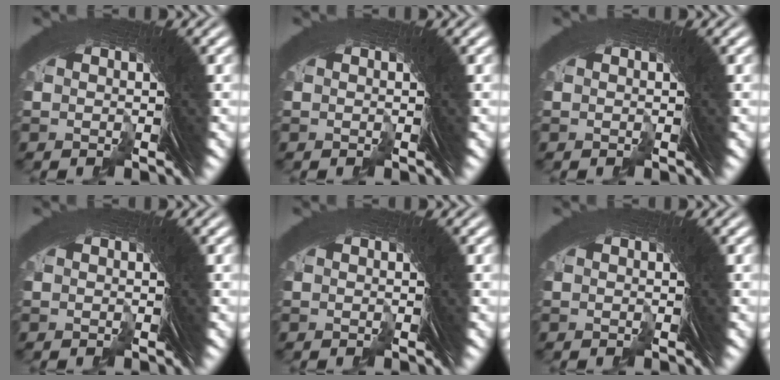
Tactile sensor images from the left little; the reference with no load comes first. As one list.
[{"total": 0.0}, {"total": 0.0}, {"total": 0.0}, {"total": 0.0}, {"total": 0.0}]